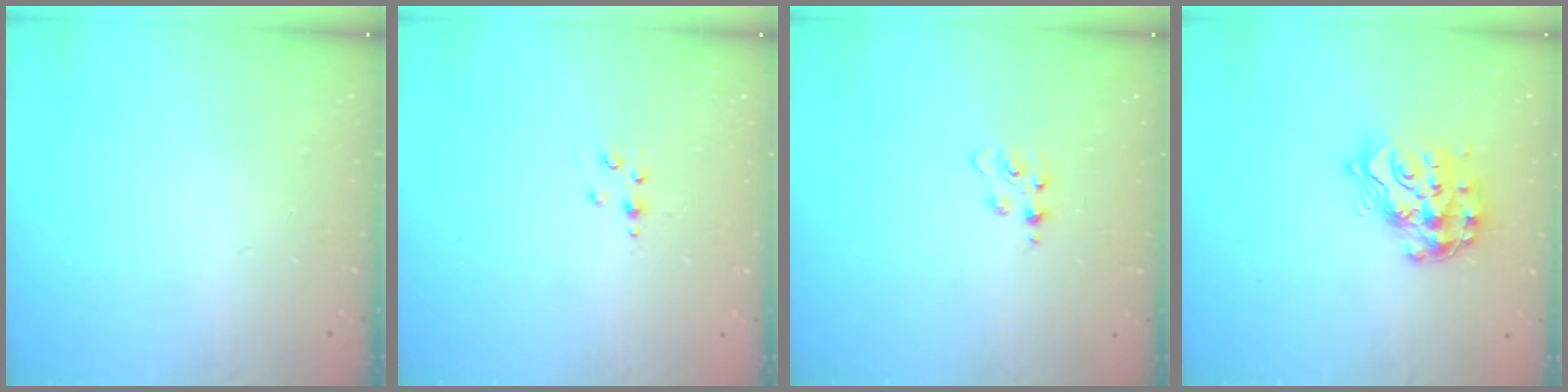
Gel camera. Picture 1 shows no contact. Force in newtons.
{"total": 2.8, "press": 2.8, "slide": 0.4}
{"total": 2.3, "press": 2.3, "slide": 0.5}
{"total": 14.5, "press": 14.4, "slide": 1.0}